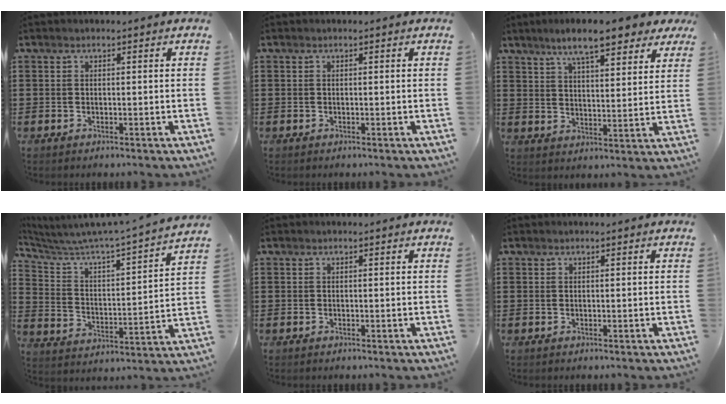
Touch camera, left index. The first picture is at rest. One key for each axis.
{"total": 0.0}
{"total": 9.0, "fx": 7.3, "fy": 1.5, "fz": 5.1, "tx": -0.102, "ty": -0.016, "tz": 0.128}
{"total": 4.2, "fx": 4.0, "fy": 0.0, "fz": 1.3, "tx": -0.050, "ty": -0.048, "tz": 0.056}
{"total": 0.0}
{"total": 0.0}